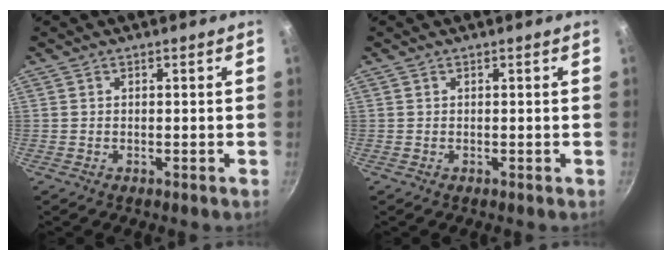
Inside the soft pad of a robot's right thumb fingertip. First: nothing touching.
{"total": 0.0}